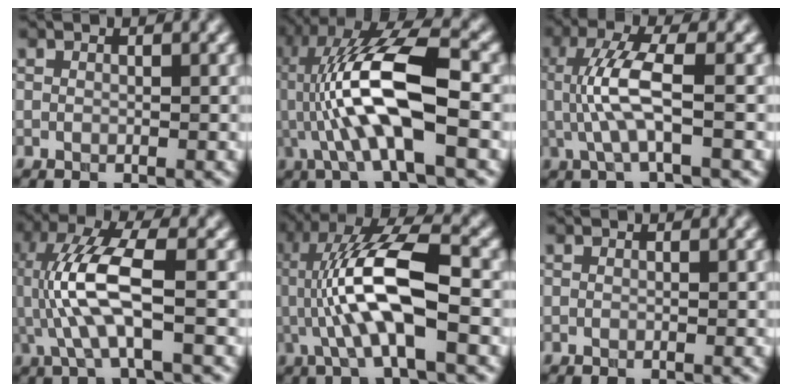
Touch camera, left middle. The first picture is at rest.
{"total": 10.3, "force": [-0.6, 2.8, 9.9], "torque": [-0.195, 0.015, -0.012]}
{"total": 5.0, "force": [-0.1, 1.1, 4.9], "torque": [-0.107, 0.000, -0.002]}
{"total": 7.2, "force": [-0.4, 1.9, 6.9], "torque": [-0.156, 0.006, -0.004]}
{"total": 9.3, "force": [-0.5, 2.6, 8.9], "torque": [-0.173, 0.011, -0.008]}
{"total": 0.0}